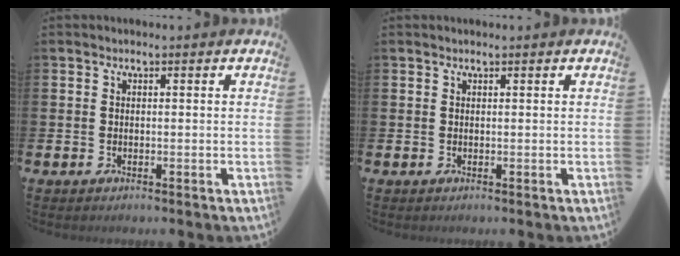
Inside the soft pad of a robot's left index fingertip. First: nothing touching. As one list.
[{"total": 0.0}]